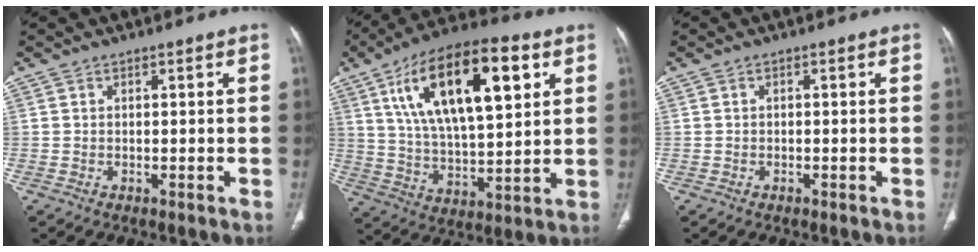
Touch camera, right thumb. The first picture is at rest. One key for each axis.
{"total": 23.6, "fx": 9.0, "fy": 9.8, "fz": 19.5, "tx": -0.314, "ty": -0.014, "tz": 0.153}
{"total": 0.0}